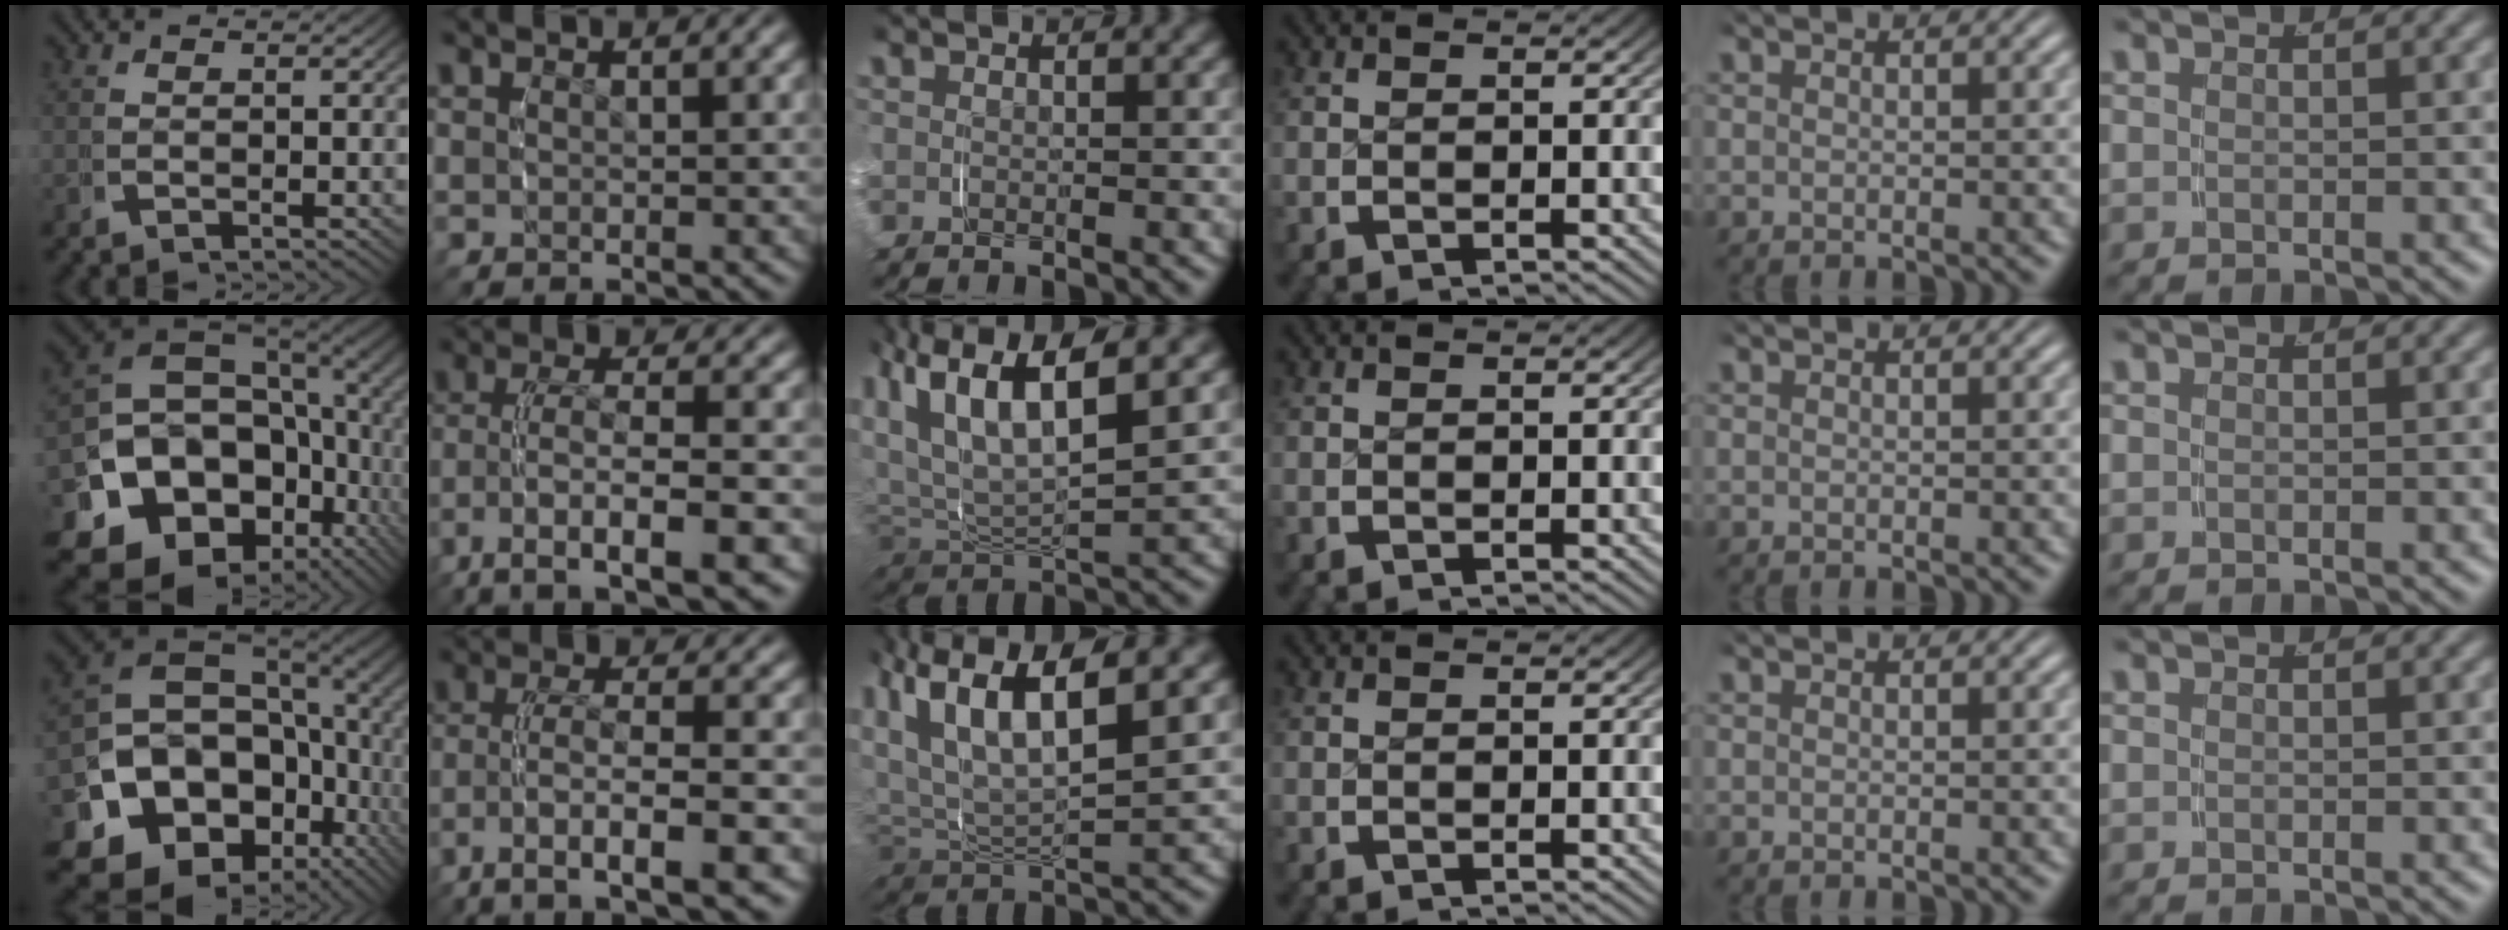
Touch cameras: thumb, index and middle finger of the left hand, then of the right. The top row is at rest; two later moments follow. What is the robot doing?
{"motion": "grasp_and_lifting", "object": "shirt"}